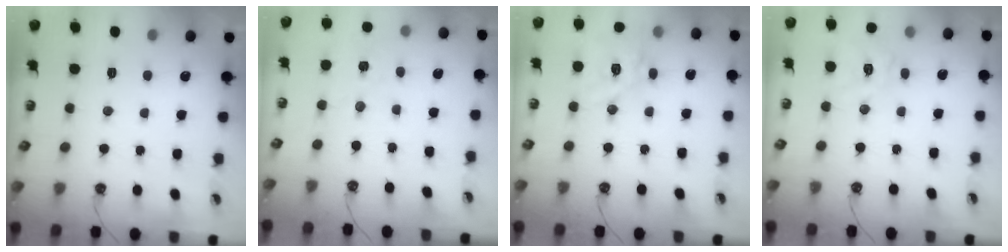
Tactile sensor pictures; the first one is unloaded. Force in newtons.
{"total": 1.0, "press": 1.0, "slide": 0.2}
{"total": 14.2, "press": 14.1, "slide": 1.7}
{"total": 12.5, "press": 12.4, "slide": 1.7}